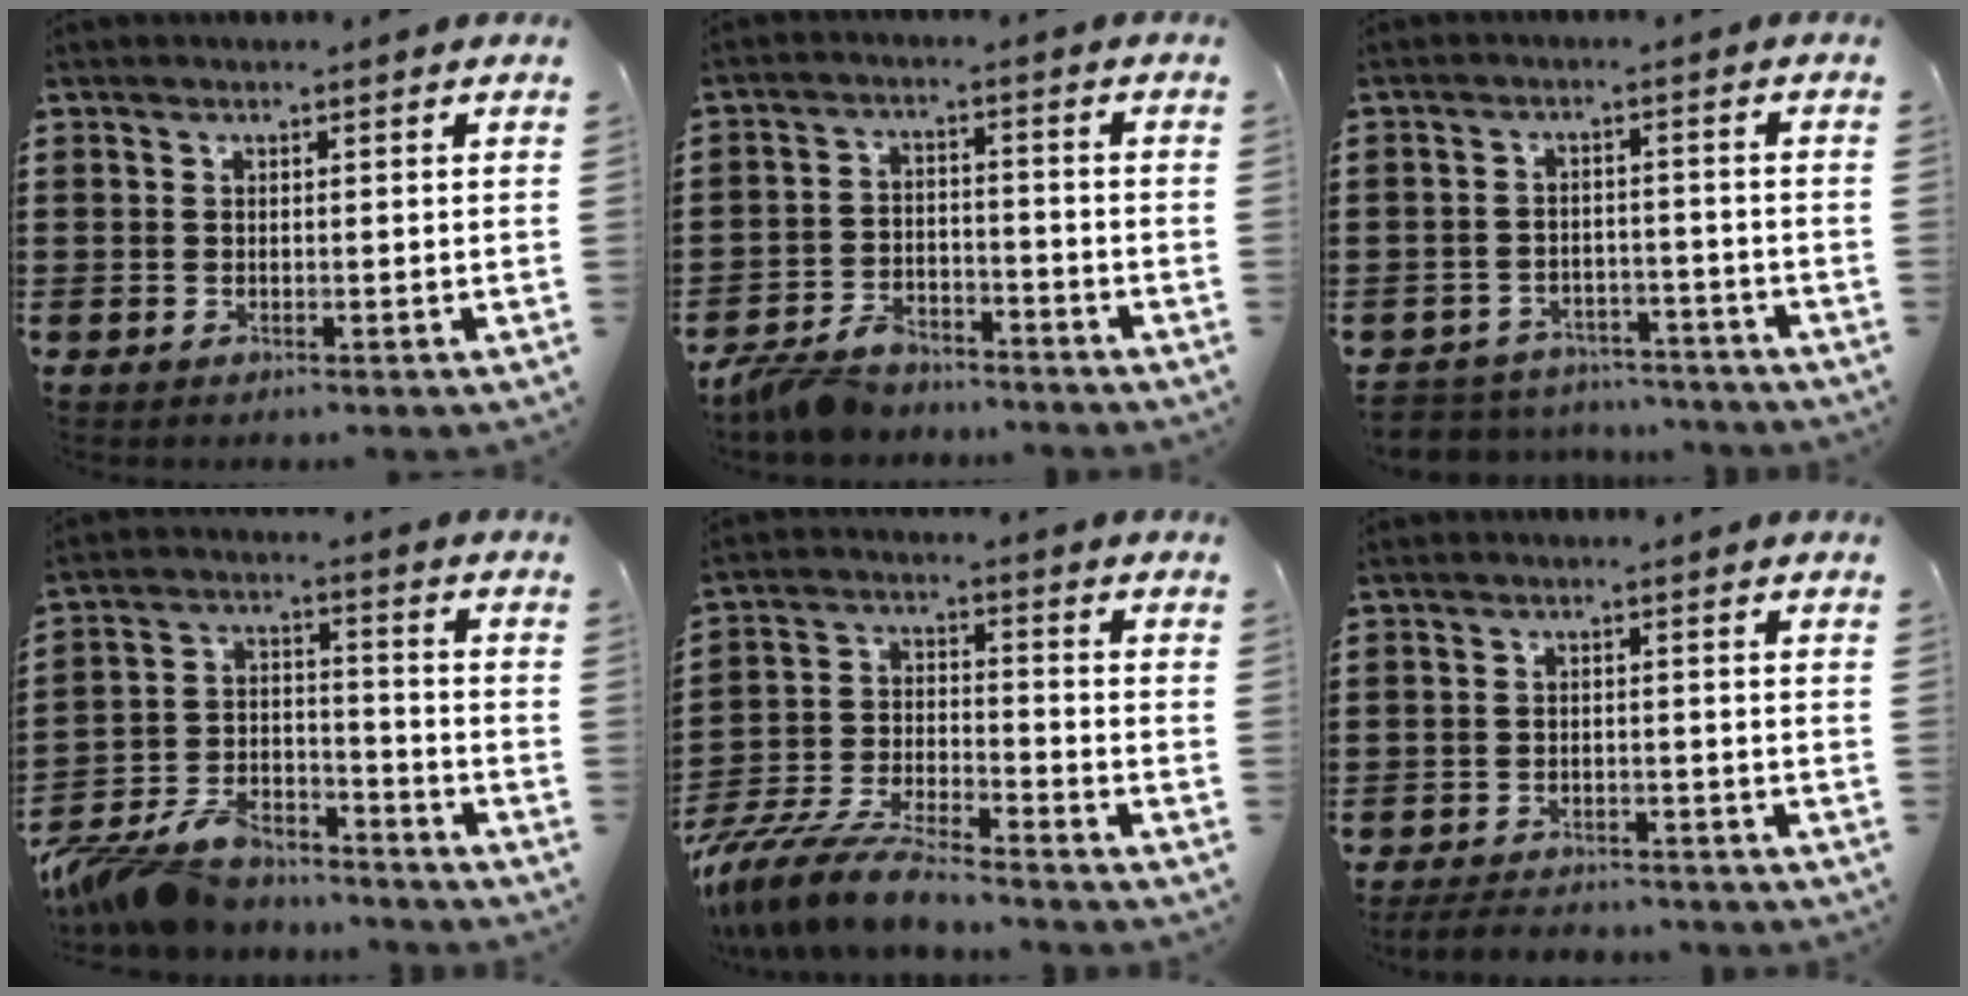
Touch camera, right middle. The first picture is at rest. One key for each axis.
{"total": 5.6, "fx": -5.3, "fy": 1.3, "fz": 1.3, "tx": -0.042, "ty": 0.001, "tz": -0.109}
{"total": 4.4, "fx": -4.4, "fy": 0.7, "fz": -0.2, "tx": -0.010, "ty": 0.004, "tz": -0.096}
{"total": 9.1, "fx": -8.4, "fy": 2.5, "fz": 2.5, "tx": -0.064, "ty": 0.009, "tz": -0.169}
{"total": 9.5, "fx": -8.8, "fy": 1.0, "fz": 3.5, "tx": -0.081, "ty": 0.010, "tz": -0.176}
{"total": 3.1, "fx": -3.1, "fy": 0.5, "fz": 0.2, "tx": -0.014, "ty": -0.001, "tz": -0.067}